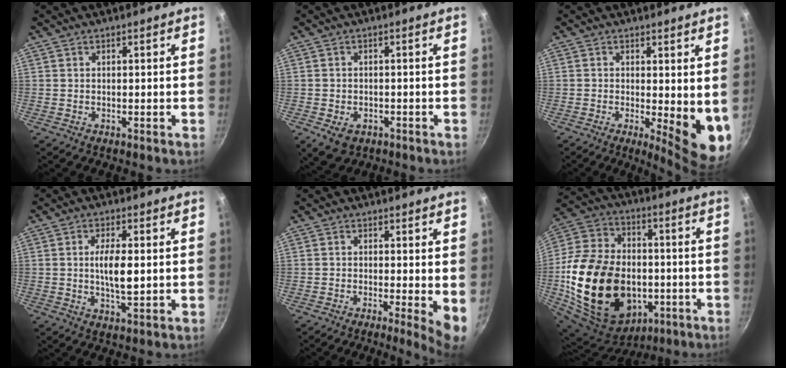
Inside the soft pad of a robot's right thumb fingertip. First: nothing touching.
{"total": 4.8, "force": [-1.9, 3.5, 2.7], "torque": [-0.037, 0.007, -0.020]}
{"total": 9.0, "force": [-0.1, 3.0, 8.5], "torque": [-0.099, -0.019, 0.003]}
{"total": 6.4, "force": [0.3, 2.1, 6.1], "torque": [-0.110, -0.002, 0.006]}
{"total": 5.5, "force": [-0.3, 1.2, 5.4], "torque": [-0.071, -0.012, -0.005]}
{"total": 30.1, "force": [-4.8, 21.1, 21.0], "torque": [-0.381, 0.028, -0.066]}